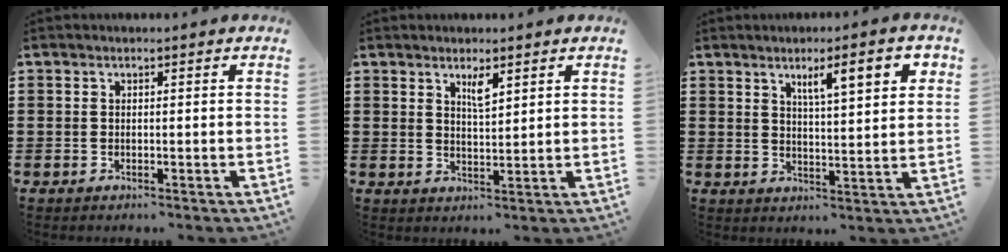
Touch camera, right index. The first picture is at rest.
{"total": 2.9, "force": [1.9, 0.7, 2.1], "torque": [-0.038, 0.000, 0.030]}
{"total": 6.7, "force": [3.2, 1.3, 5.8], "torque": [-0.093, -0.003, 0.047]}